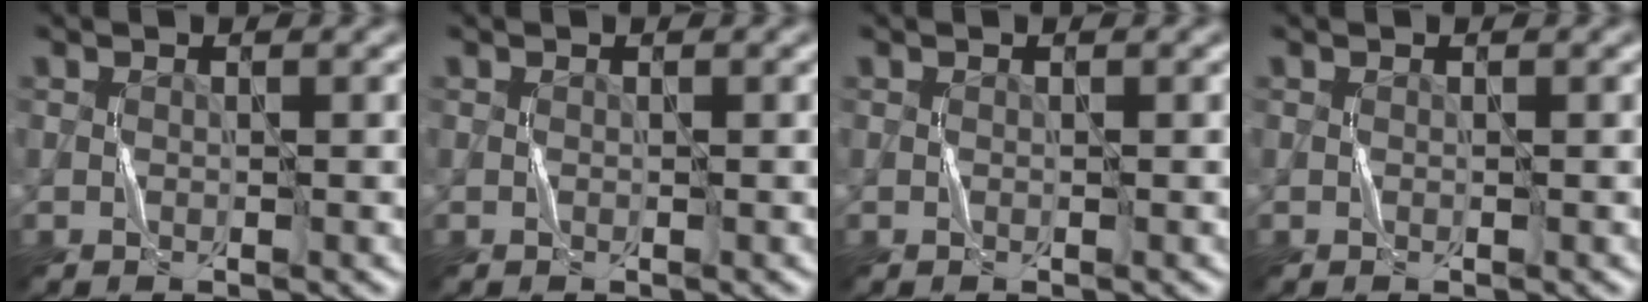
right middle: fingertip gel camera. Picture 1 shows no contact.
{"total": 0.0}
{"total": 0.0}
{"total": 0.0}